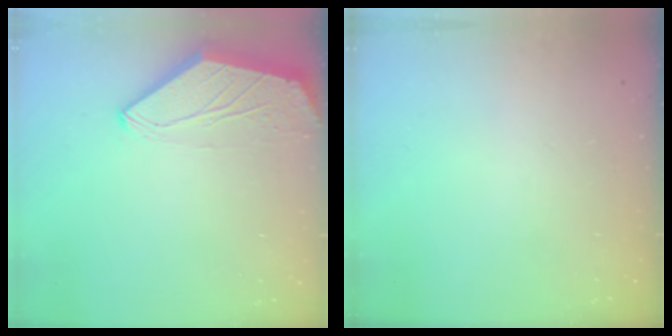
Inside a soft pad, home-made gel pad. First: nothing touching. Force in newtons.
{"total": 0.0}